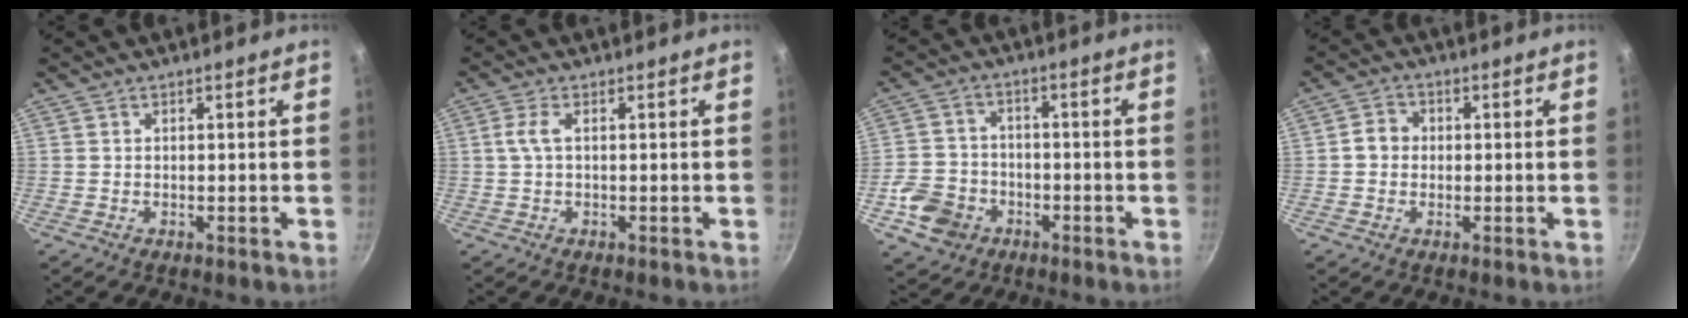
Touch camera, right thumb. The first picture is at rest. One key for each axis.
{"total": 2.6, "fx": 0.3, "fy": 1.0, "fz": 2.3, "tx": -0.064, "ty": 0.008, "tz": 0.007}
{"total": 8.8, "fx": -3.9, "fy": 7.1, "fz": 3.5, "tx": -0.049, "ty": 0.022, "tz": -0.068}
{"total": 3.7, "fx": -0.1, "fy": 3.3, "fz": 1.7, "tx": -0.018, "ty": 0.012, "tz": -0.008}